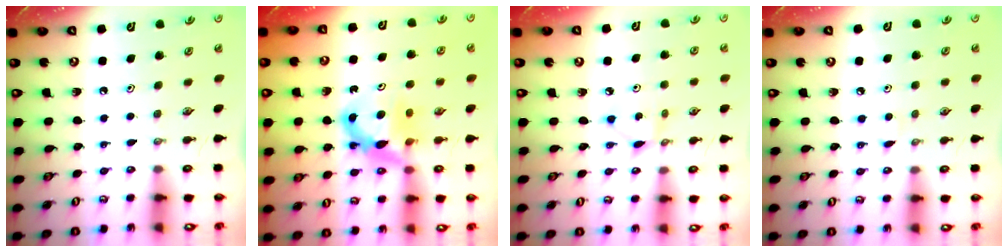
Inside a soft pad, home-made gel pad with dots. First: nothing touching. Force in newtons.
{"total": 7.2, "press": 7.2, "slide": 0.5}
{"total": 2.8, "press": 2.8, "slide": 0.1}
{"total": 2.1, "press": 2.1, "slide": 0.3}